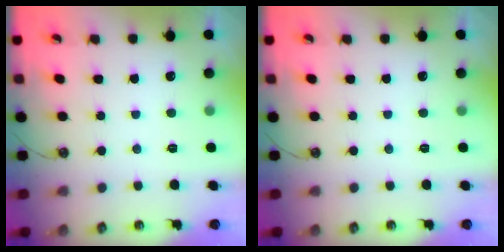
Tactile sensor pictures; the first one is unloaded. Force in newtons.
{"total": 0.0}